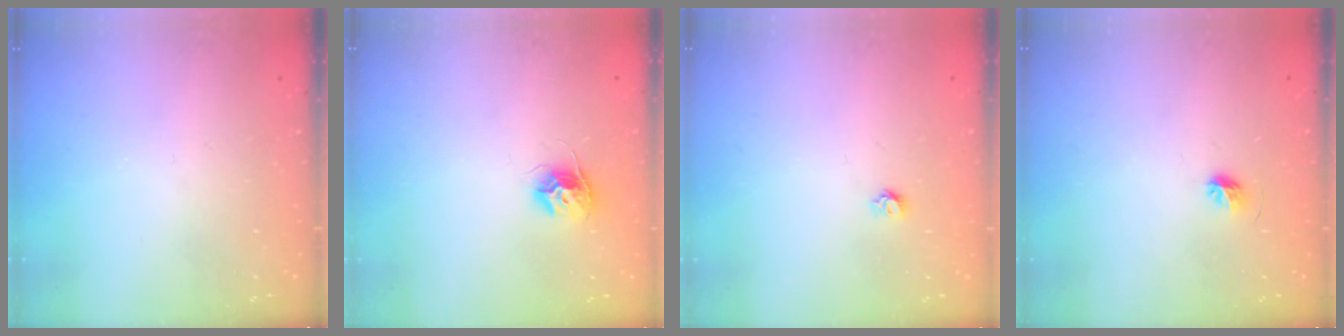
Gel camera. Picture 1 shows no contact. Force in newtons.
{"total": 9.1, "press": 9.1, "slide": 0.4}
{"total": 3.9, "press": 3.9, "slide": 0.3}
{"total": 4.2, "press": 3.9, "slide": 1.4}